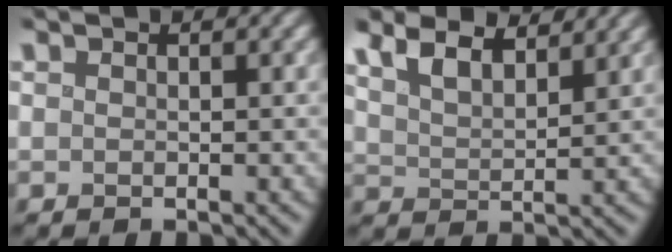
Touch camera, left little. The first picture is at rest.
{"total": 4.9, "force": [3.7, 1.6, 2.7], "torque": [-0.060, 0.009, 0.063]}